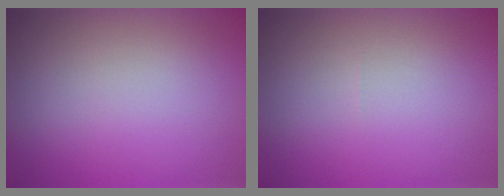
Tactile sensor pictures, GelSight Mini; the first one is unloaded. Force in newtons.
{"total": 0.0}